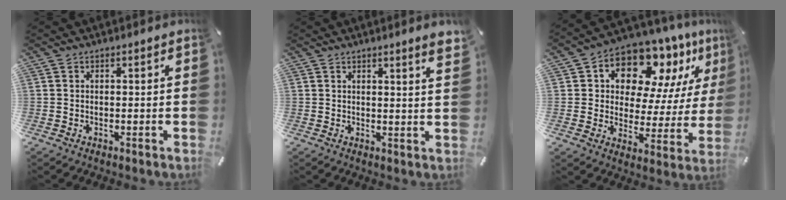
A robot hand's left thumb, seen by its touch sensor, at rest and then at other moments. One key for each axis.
{"total": 3.7, "fx": 2.7, "fy": 0.1, "fz": 2.5, "tx": -0.039, "ty": -0.013, "tz": 0.044}
{"total": 14.0, "fx": 10.5, "fy": 7.6, "fz": 5.3, "tx": -0.092, "ty": -0.090, "tz": 0.185}